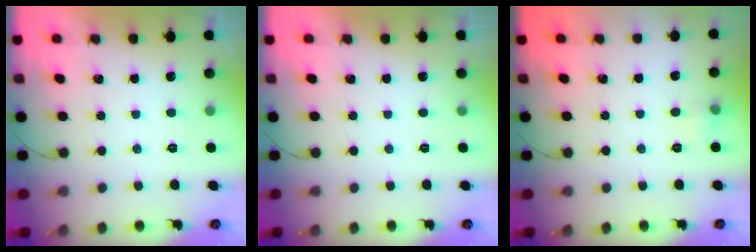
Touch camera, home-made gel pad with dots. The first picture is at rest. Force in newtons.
{"total": 0.0}
{"total": 5.5, "press": 5.3, "slide": 1.6}